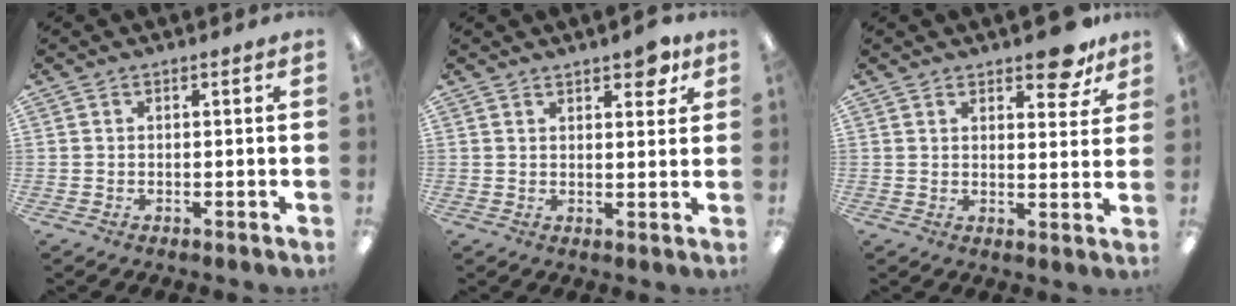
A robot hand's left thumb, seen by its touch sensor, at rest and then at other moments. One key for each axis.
{"total": 4.9, "fx": 3.4, "fy": 2.0, "fz": 2.9, "tx": -0.031, "ty": -0.012, "tz": 0.055}
{"total": 7.9, "fx": 5.7, "fy": 3.4, "fz": 4.4, "tx": -0.044, "ty": -0.029, "tz": 0.093}